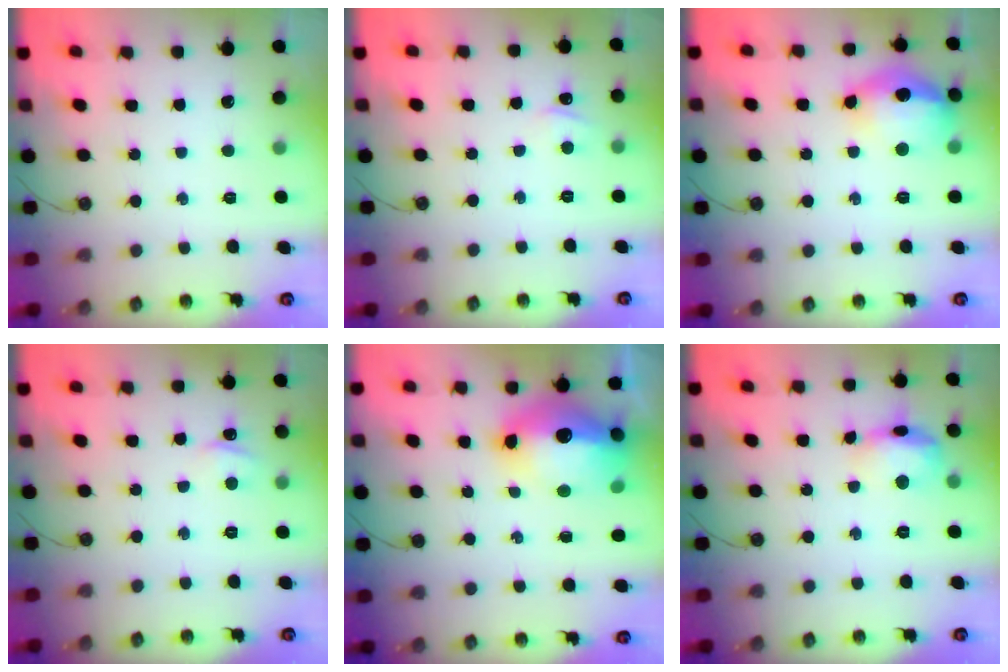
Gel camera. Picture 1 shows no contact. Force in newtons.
{"total": 2.4, "press": 2.4, "slide": 0.4}
{"total": 15.7, "press": 15.6, "slide": 1.5}
{"total": 1.9, "press": 1.9, "slide": 0.2}
{"total": 18.6, "press": 18.5, "slide": 2.3}
{"total": 11.8, "press": 10.8, "slide": 4.8}